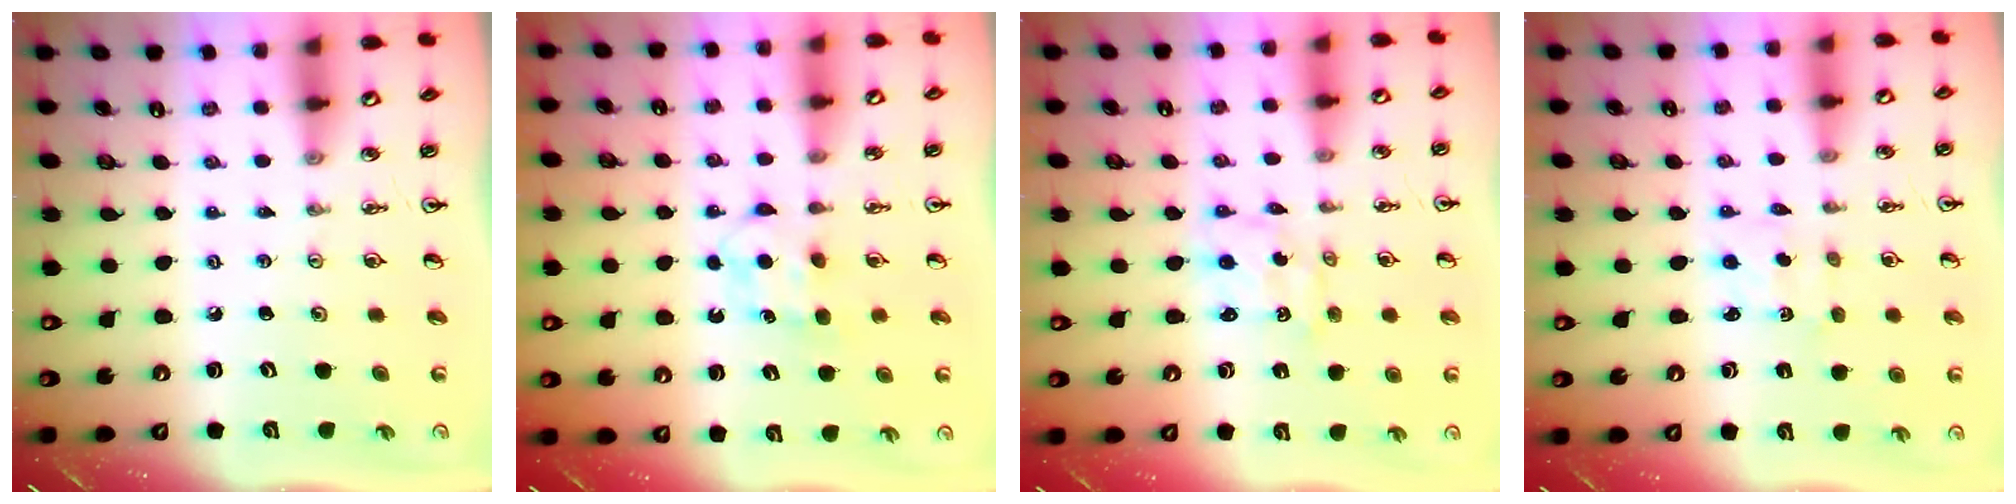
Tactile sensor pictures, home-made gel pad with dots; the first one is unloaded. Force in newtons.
{"total": 5.9, "press": 5.9, "slide": 0.8}
{"total": 1.6, "press": 1.3, "slide": 0.8}
{"total": 1.3, "press": 1.2, "slide": 0.6}